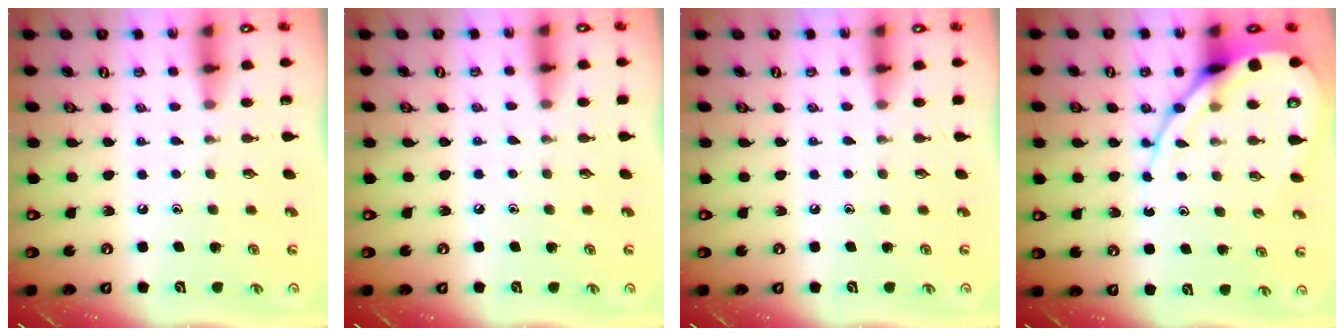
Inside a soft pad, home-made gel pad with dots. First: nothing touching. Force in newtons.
{"total": 2.9, "press": 2.9, "slide": 0.4}
{"total": 2.3, "press": 2.2, "slide": 0.4}
{"total": 11.3, "press": 11.3, "slide": 1.2}